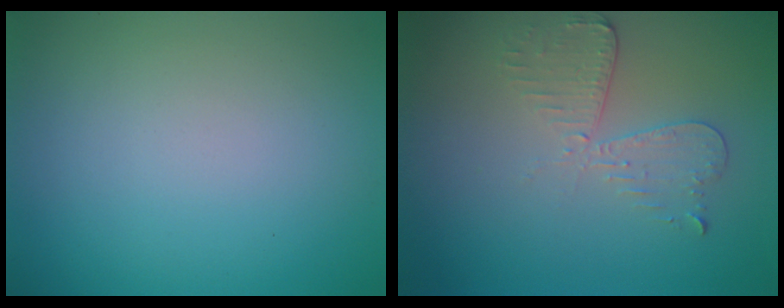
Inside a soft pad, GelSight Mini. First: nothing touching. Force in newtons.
{"total": 2.9, "press": 2.5, "slide": 1.5}